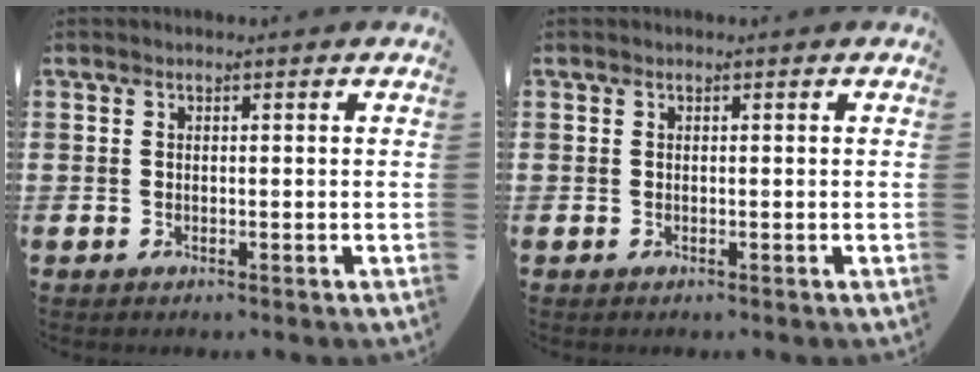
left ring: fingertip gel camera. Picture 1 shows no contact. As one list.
[{"total": 0.0}]